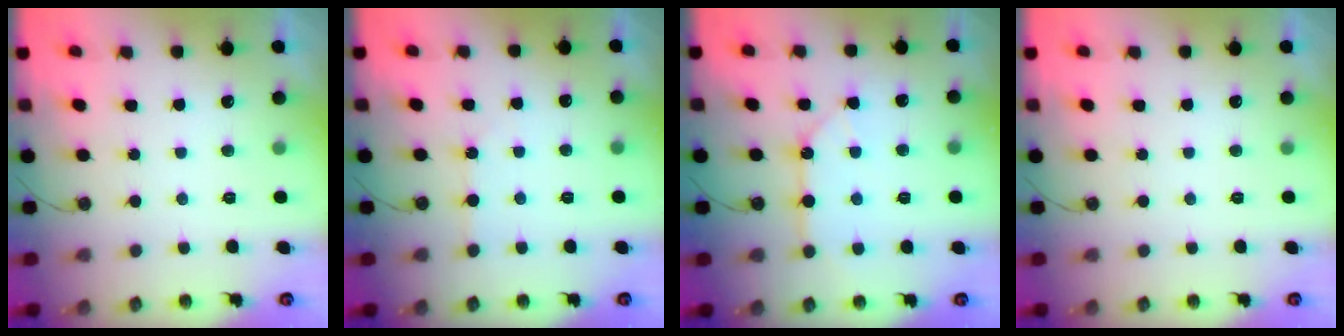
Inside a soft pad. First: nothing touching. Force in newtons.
{"total": 1.5, "press": 1.5, "slide": 0.3}
{"total": 10.7, "press": 10.6, "slide": 1.3}
{"total": 0.0}